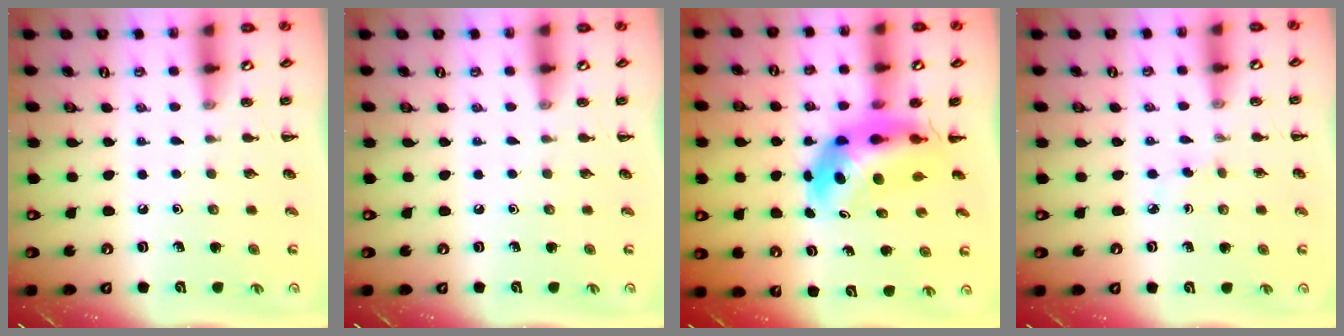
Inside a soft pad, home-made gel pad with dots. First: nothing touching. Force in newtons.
{"total": 0.0}
{"total": 7.3, "press": 6.9, "slide": 2.6}
{"total": 2.3, "press": 2.1, "slide": 0.9}